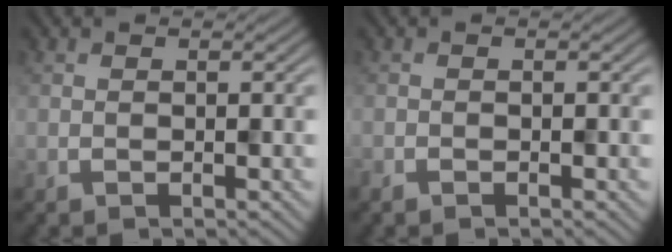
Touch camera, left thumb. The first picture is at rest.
{"total": 0.8, "force": [-0.7, 0.2, 0.0], "torque": [0.003, -0.002, -0.011]}